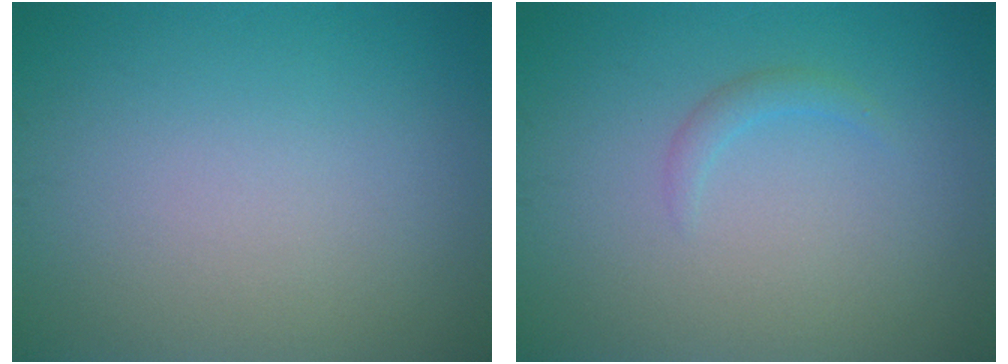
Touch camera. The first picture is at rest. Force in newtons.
{"total": 1.0, "press": 1.0, "slide": 0.1}